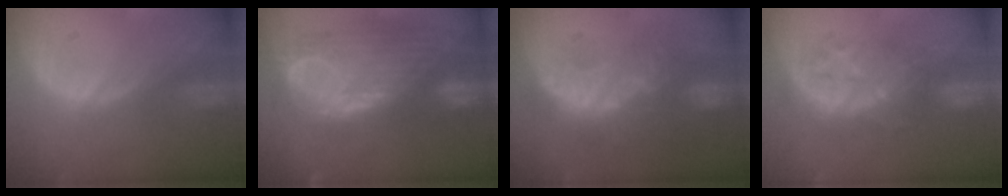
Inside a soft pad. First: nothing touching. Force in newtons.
{"total": 11.5, "press": 10.4, "slide": 4.9}
{"total": 9.5, "press": 8.8, "slide": 3.7}
{"total": 8.0, "press": 7.4, "slide": 3.1}